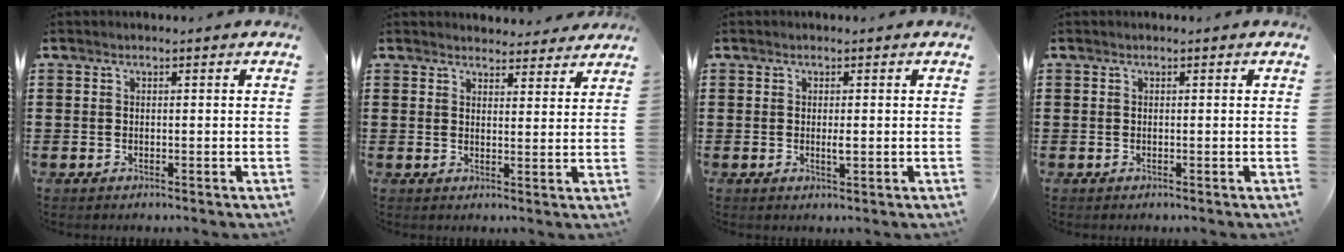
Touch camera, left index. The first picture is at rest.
{"total": 3.5, "force": [3.4, 0.8, 0.3], "torque": [0.000, -0.017, 0.061]}
{"total": 1.5, "force": [0.0, 0.3, 1.5], "torque": [-0.028, -0.003, 0.001]}
{"total": 0.0}